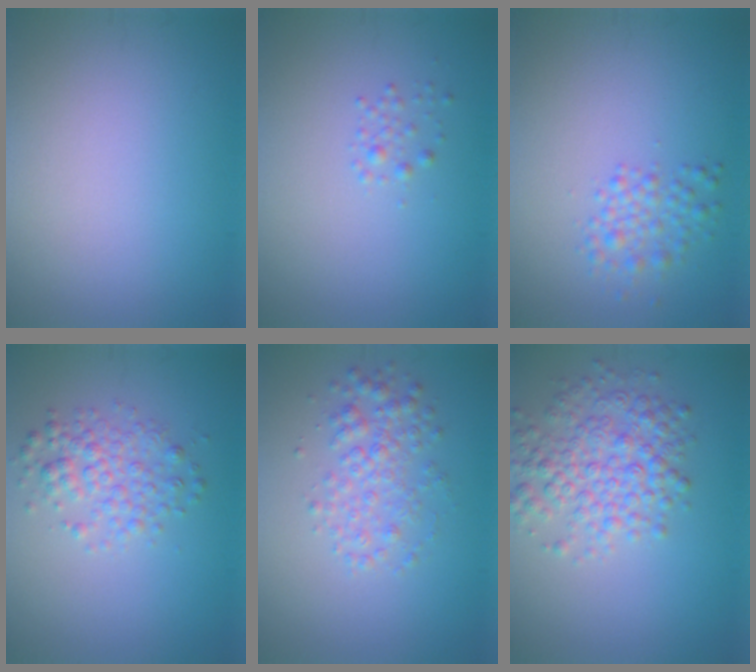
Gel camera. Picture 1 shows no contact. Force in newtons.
{"total": 0.9, "press": 0.9, "slide": 0.1}
{"total": 2.3, "press": 2.3, "slide": 0.1}
{"total": 3.1, "press": 3.1, "slide": 0.1}
{"total": 3.0, "press": 3.0, "slide": 0.0}
{"total": 5.1, "press": 5.1, "slide": 0.1}